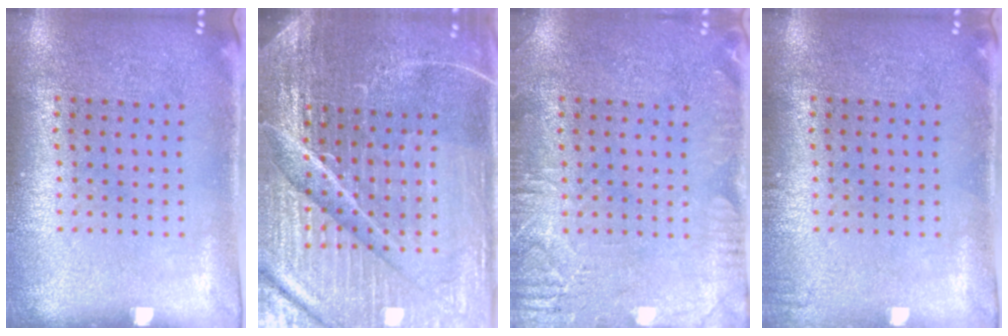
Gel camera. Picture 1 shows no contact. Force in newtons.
{"total": 6.3, "press": 5.7, "slide": 2.9}
{"total": 2.8, "press": 2.7, "slide": 0.4}
{"total": 0.7, "press": 0.7, "slide": 0.1}